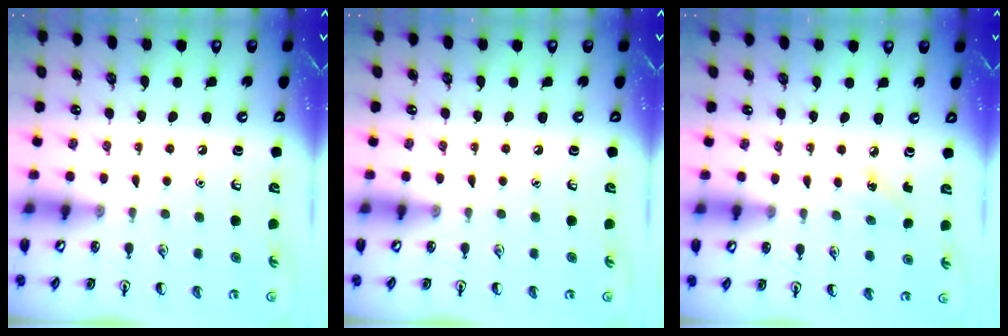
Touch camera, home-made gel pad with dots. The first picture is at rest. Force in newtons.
{"total": 0.0}
{"total": 1.9, "press": 1.7, "slide": 0.8}